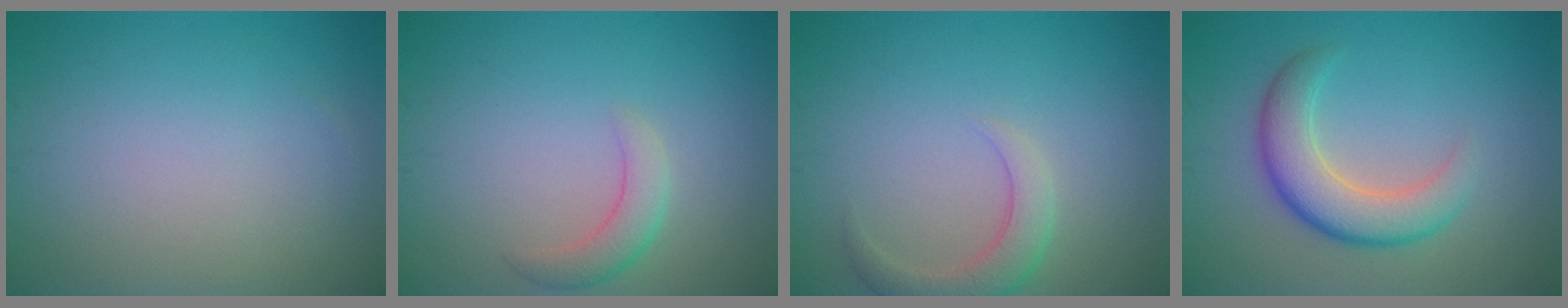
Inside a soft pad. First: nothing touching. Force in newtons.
{"total": 2.4, "press": 2.4, "slide": 0.2}
{"total": 3.0, "press": 3.0, "slide": 0.3}
{"total": 5.2, "press": 5.2, "slide": 0.2}